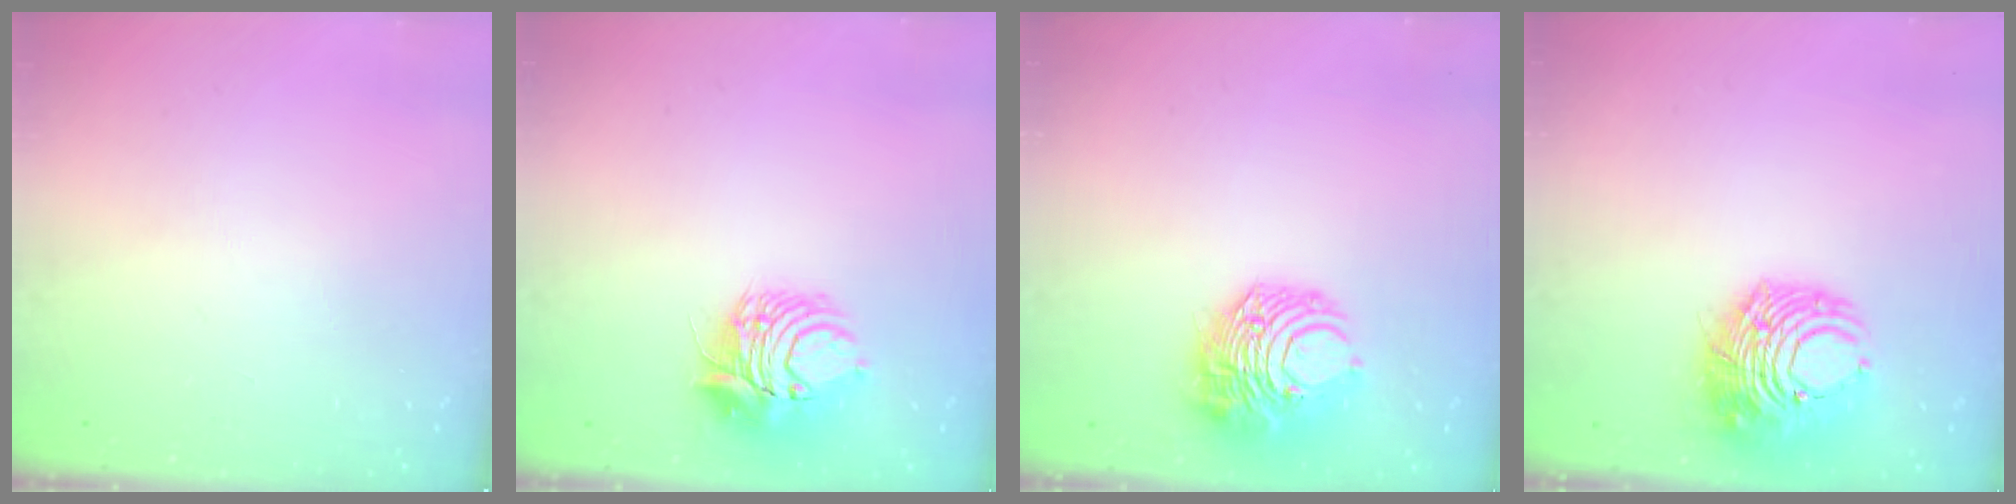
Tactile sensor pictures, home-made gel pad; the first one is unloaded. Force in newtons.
{"total": 9.4, "press": 9.2, "slide": 1.6}
{"total": 11.1, "press": 11.0, "slide": 1.2}
{"total": 11.6, "press": 11.5, "slide": 1.4}